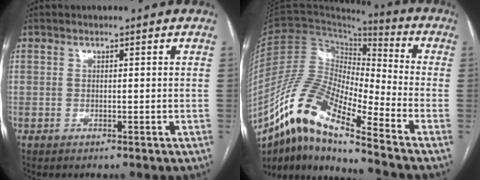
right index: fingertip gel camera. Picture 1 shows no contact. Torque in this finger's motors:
{"motor_torque": [0.92, -0.86, 0.11, 0.01]}